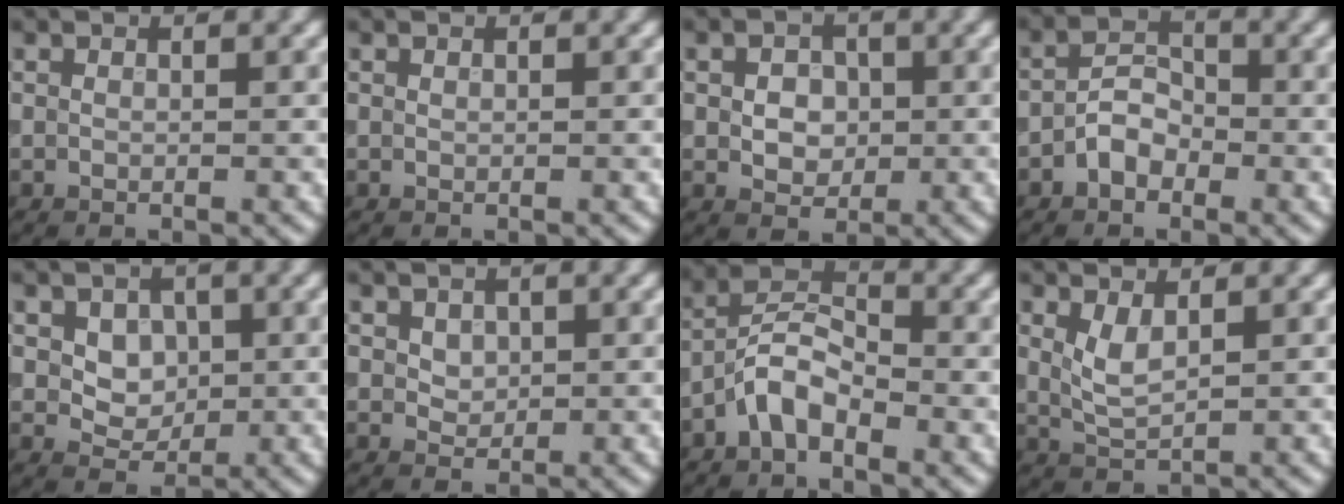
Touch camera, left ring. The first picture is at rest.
{"total": 0.0}
{"total": 3.0, "force": [0.1, 2.4, 1.9], "torque": [-0.031, -0.001, -0.003]}
{"total": 2.8, "force": [-1.4, 1.8, 1.7], "torque": [-0.025, 0.012, -0.028]}
{"total": 2.8, "force": [0.5, 2.2, 1.7], "torque": [-0.024, -0.004, 0.008]}
{"total": 1.4, "force": [0.5, 1.1, 0.7], "torque": [-0.012, -0.003, 0.009]}
{"total": 4.0, "force": [-2.2, 1.9, 2.7], "torque": [-0.049, 0.016, -0.051]}
{"total": 2.5, "force": [0.9, 1.1, 2.1], "torque": [-0.050, -0.002, 0.022]}